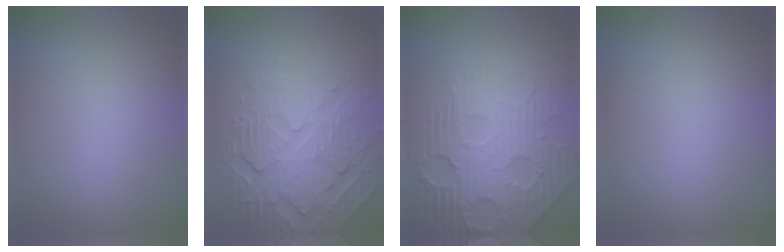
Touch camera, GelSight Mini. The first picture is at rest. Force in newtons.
{"total": 6.8, "press": 5.1, "slide": 4.4}
{"total": 7.8, "press": 5.6, "slide": 5.4}
{"total": 0.0}